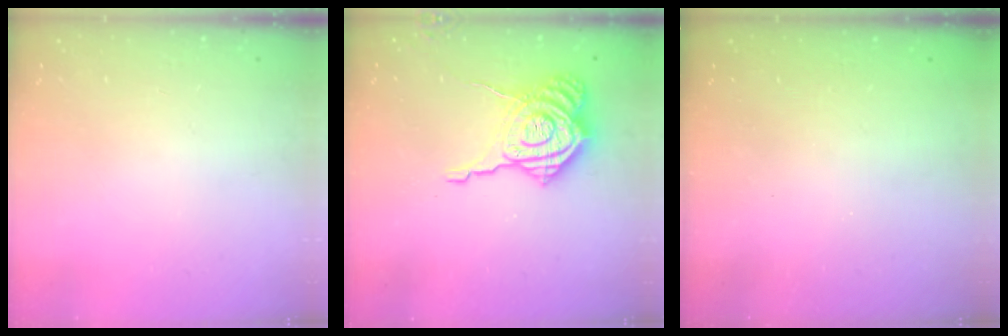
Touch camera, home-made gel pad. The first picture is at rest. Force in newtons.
{"total": 15.0, "press": 15.0, "slide": 1.2}
{"total": 2.4, "press": 2.3, "slide": 0.8}